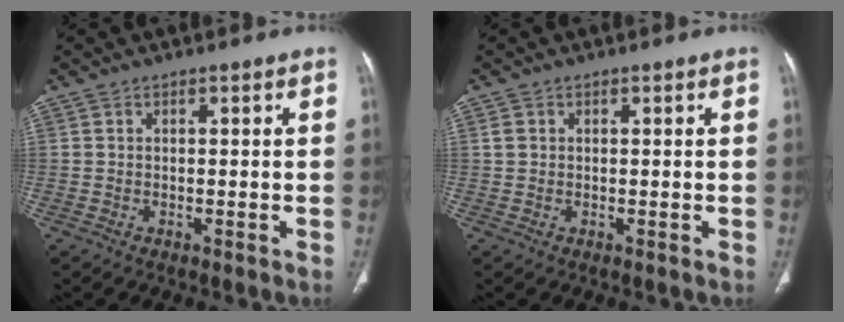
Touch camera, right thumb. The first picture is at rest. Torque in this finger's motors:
{"motor_torque": [-0.65, 0.45, 0.23, -0.12, 0.05]}